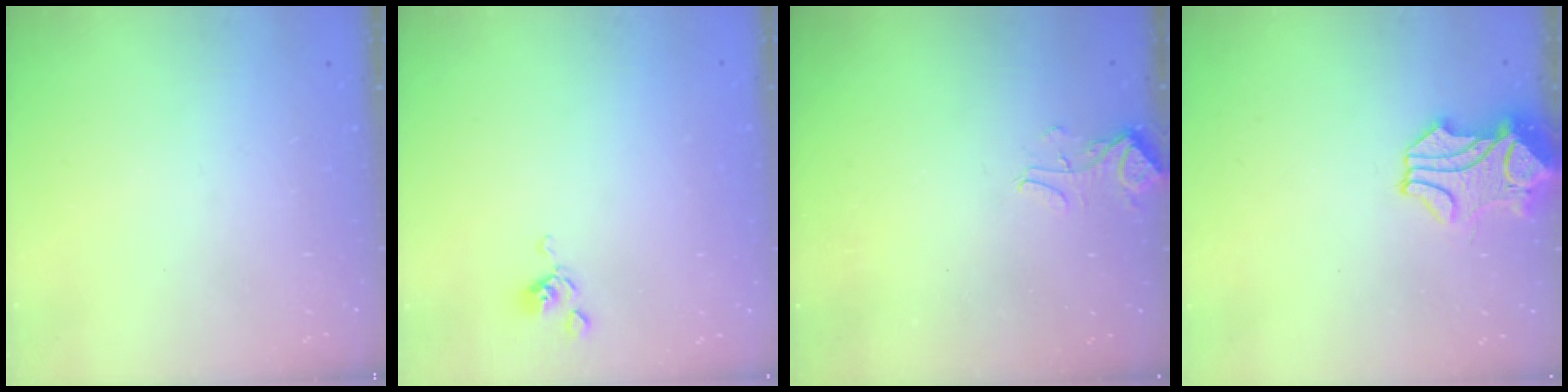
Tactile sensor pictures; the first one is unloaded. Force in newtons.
{"total": 6.3, "press": 6.3, "slide": 0.8}
{"total": 2.7, "press": 2.7, "slide": 0.5}
{"total": 0.8, "press": 0.1, "slide": 0.8}